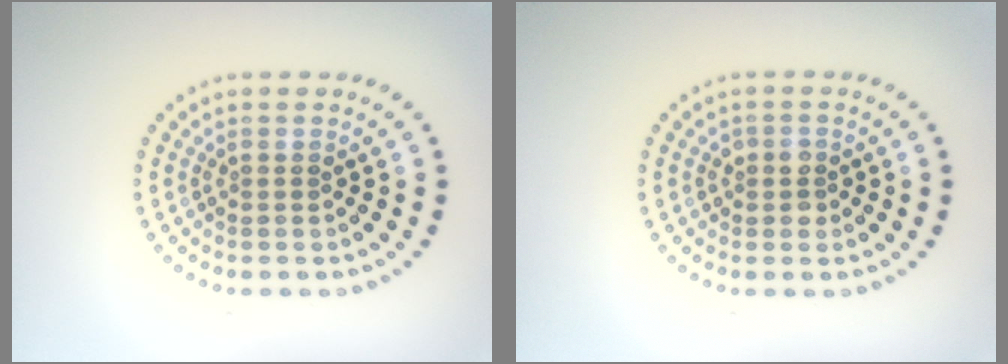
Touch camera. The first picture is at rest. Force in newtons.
{"total": 1.5, "press": 1.4, "slide": 0.5}